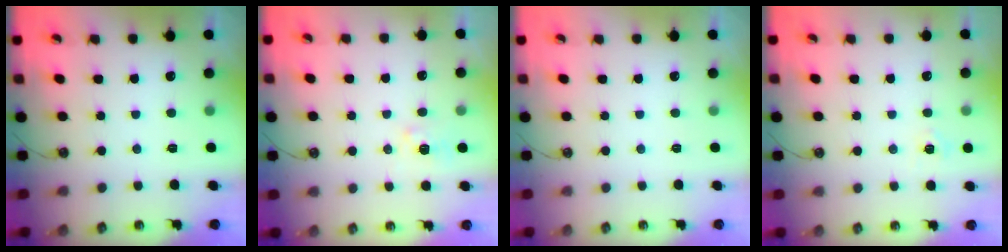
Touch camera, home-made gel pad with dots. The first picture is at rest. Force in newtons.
{"total": 4.5, "press": 4.4, "slide": 0.5}
{"total": 0.0}
{"total": 4.2, "press": 4.2, "slide": 0.6}